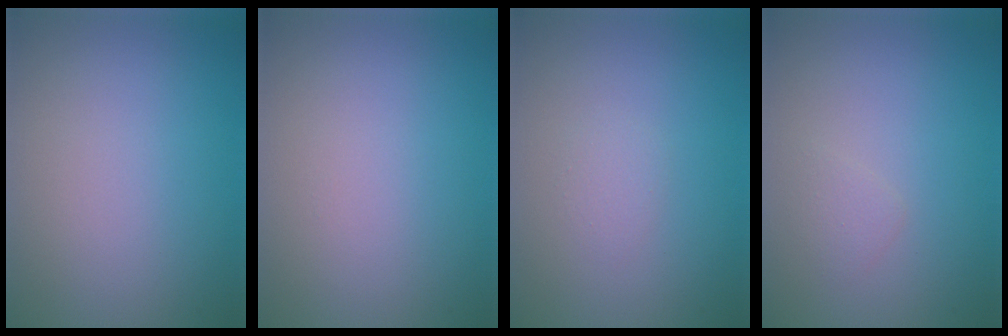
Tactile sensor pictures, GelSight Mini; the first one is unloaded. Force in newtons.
{"total": 0.0}
{"total": 0.8, "press": 0.8, "slide": 0.1}
{"total": 0.9, "press": 0.9, "slide": 0.0}